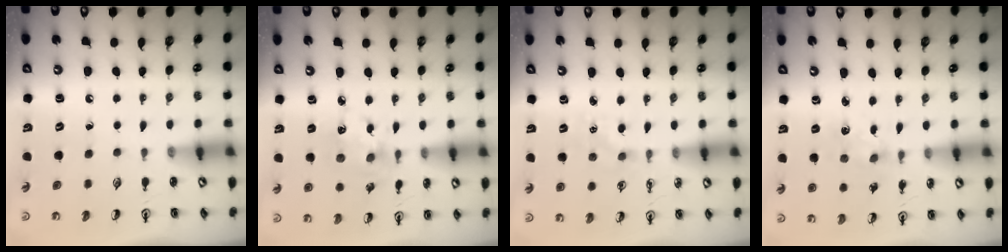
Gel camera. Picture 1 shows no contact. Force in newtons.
{"total": 8.3, "press": 8.3, "slide": 0.5}
{"total": 4.6, "press": 4.6, "slide": 0.5}
{"total": 2.0, "press": 2.0, "slide": 0.3}